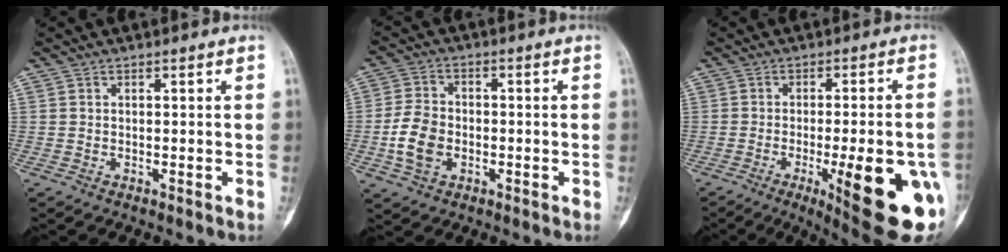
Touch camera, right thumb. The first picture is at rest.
{"total": 7.7, "force": [-1.8, 5.6, 5.0], "torque": [-0.095, 0.010, -0.037]}
{"total": 20.1, "force": [-6.6, 5.0, 18.3], "torque": [-0.184, -0.004, -0.072]}